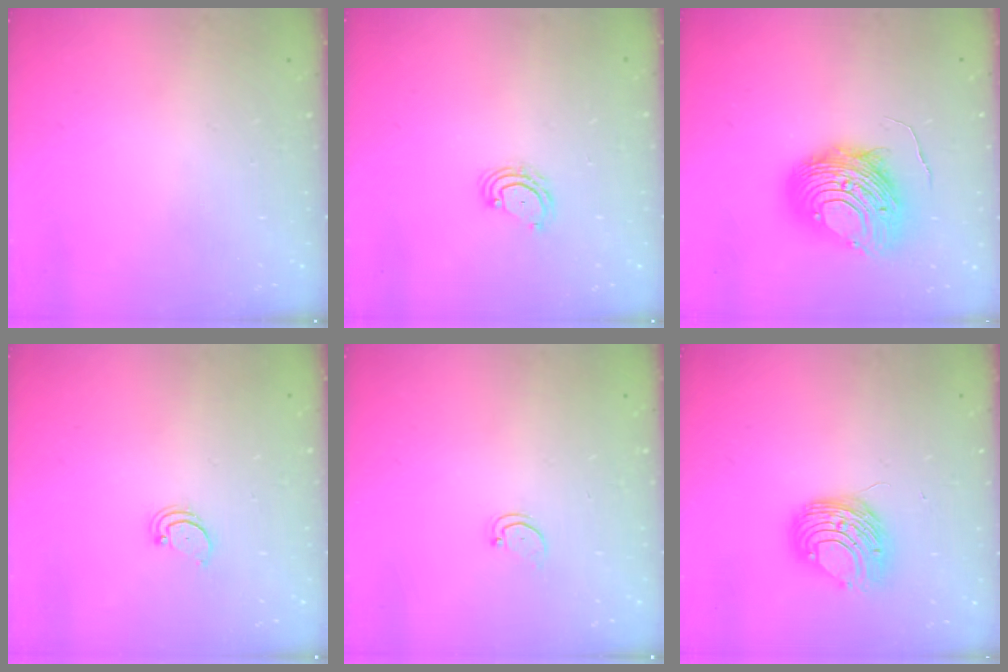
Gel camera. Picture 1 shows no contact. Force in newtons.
{"total": 5.0, "press": 5.0, "slide": 0.4}
{"total": 13.6, "press": 13.5, "slide": 1.3}
{"total": 2.4, "press": 2.3, "slide": 0.5}
{"total": 1.5, "press": 1.5, "slide": 0.3}
{"total": 8.8, "press": 8.7, "slide": 0.5}